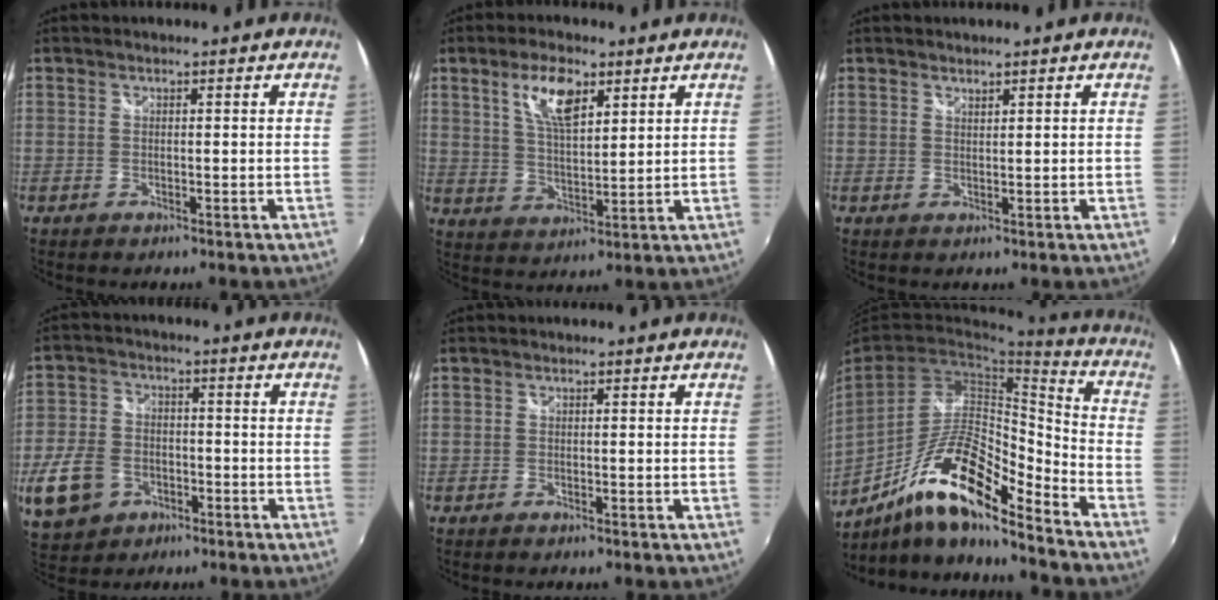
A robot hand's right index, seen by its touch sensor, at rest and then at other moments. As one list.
[{"total": 8.6, "force": [4.4, 3.4, 6.6], "torque": [-0.123, 0.008, 0.084]}, {"total": 1.0, "force": [1.0, 0.2, 0.2], "torque": [-0.002, 0.000, 0.017]}, {"total": 12.1, "force": [-4.7, 9.1, 6.4], "torque": [-0.169, 0.003, -0.079]}, {"total": 0.6, "force": [-0.3, 0.5, -0.1], "torque": [0.000, -0.001, -0.007]}, {"total": 17.1, "force": [-11.0, 3.9, 12.5], "torque": [-0.235, -0.006, -0.209]}]